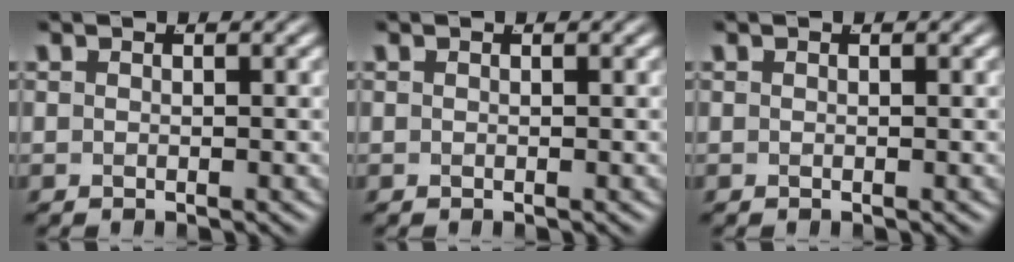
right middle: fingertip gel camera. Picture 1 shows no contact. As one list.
[{"total": 0.0}, {"total": 0.0}]